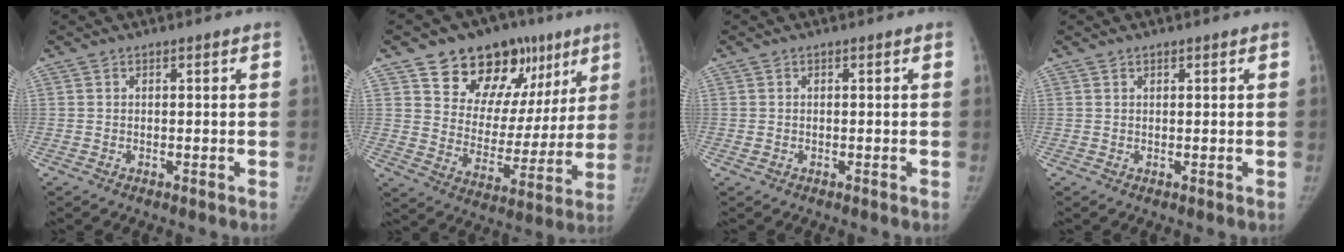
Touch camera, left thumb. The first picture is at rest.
{"total": 21.2, "force": [12.3, 13.5, 10.7], "torque": [-0.093, -0.023, 0.192]}
{"total": 0.7, "force": [-0.2, 0.6, 0.3], "torque": [-0.007, 0.000, 0.000]}
{"total": 0.5, "force": [0.4, 0.3, 0.1], "torque": [-0.001, -0.003, 0.005]}